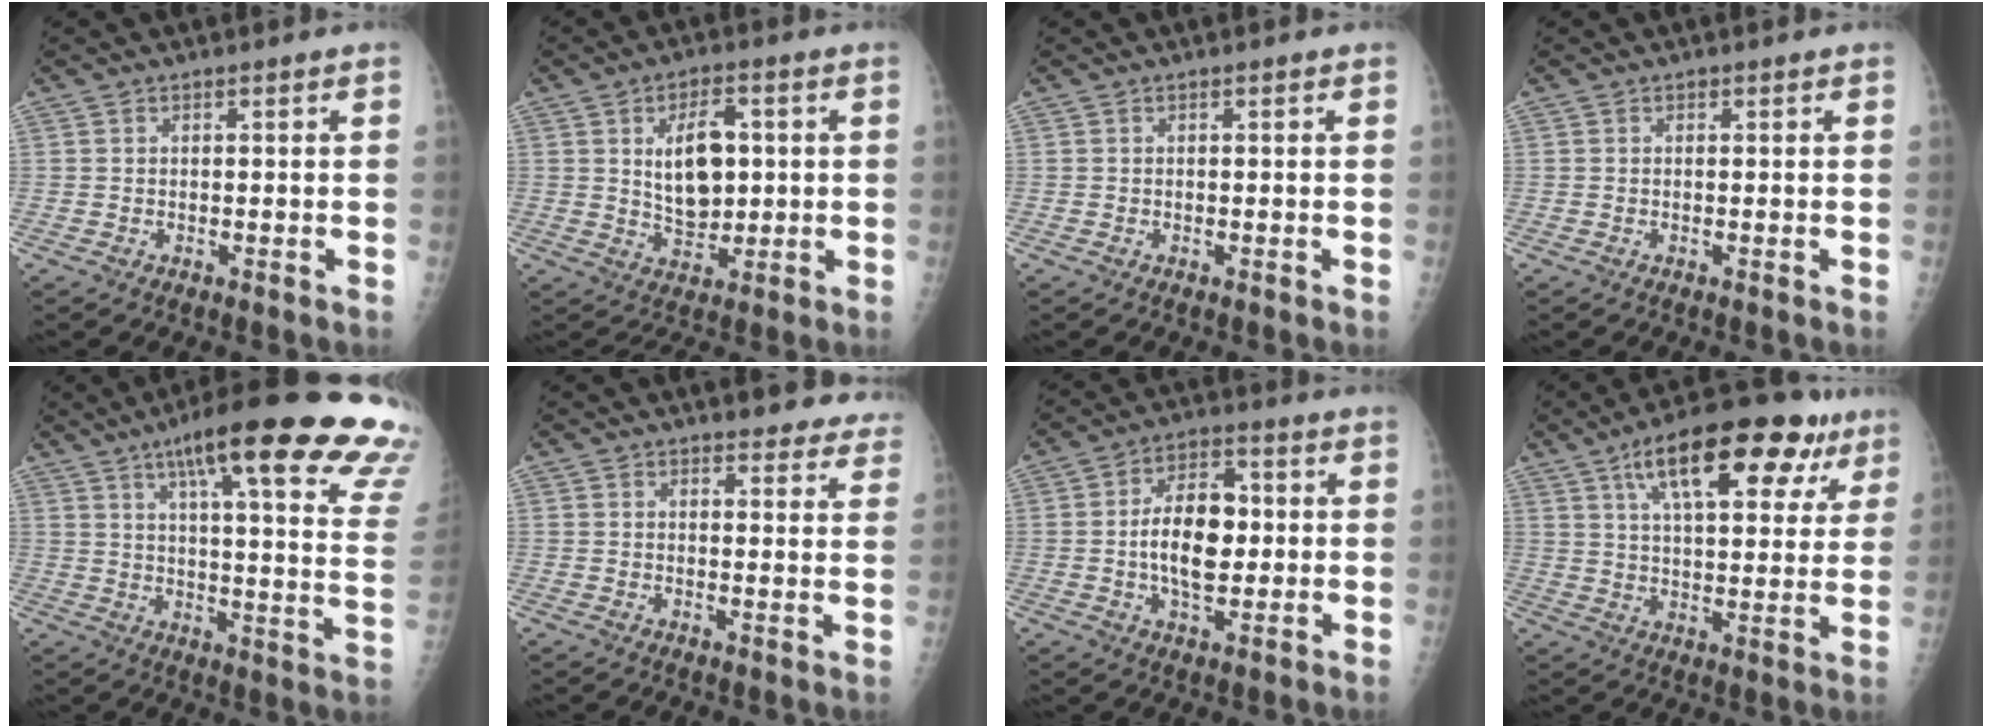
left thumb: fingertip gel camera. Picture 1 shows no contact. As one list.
[{"total": 7.7, "force": [0.9, 4.8, 5.9], "torque": [-0.070, -0.001, 0.018]}, {"total": 0.0}, {"total": 0.0}, {"total": 28.8, "force": [19.6, 4.0, 20.7], "torque": [-0.233, -0.076, 0.250]}, {"total": 9.8, "force": [8.7, 3.0, 3.3], "torque": [0.007, -0.035, 0.084]}, {"total": 10.9, "force": [-0.2, 6.4, 8.8], "torque": [-0.125, 0.011, -0.006]}, {"total": 21.1, "force": [11.1, 8.5, 15.8], "torque": [-0.200, -0.005, 0.169]}]